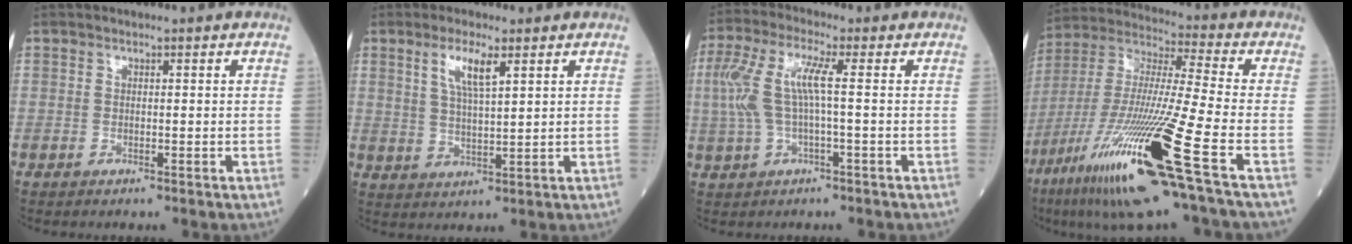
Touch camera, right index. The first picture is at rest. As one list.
[{"total": 5.4, "force": [2.7, 0.9, 4.6], "torque": [-0.094, 0.000, 0.053]}, {"total": 7.5, "force": [0.5, 1.4, 7.4], "torque": [-0.179, 0.024, 0.008]}, {"total": 22.7, "force": [-10.8, -0.2, 20.0], "torque": [-0.406, -0.054, -0.204]}]